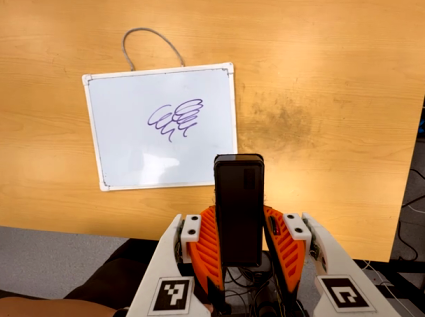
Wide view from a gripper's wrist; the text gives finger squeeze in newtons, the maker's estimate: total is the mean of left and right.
{"total": 4.4, "left": 3.1, "right": 5.7}